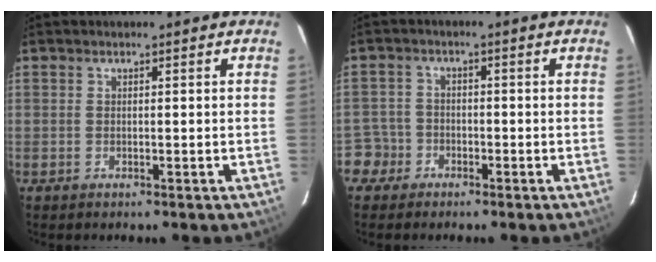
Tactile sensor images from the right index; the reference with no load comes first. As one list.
[{"total": 4.2, "force": [-2.3, 3.5, -0.4], "torque": [0.012, 0.025, -0.045]}]